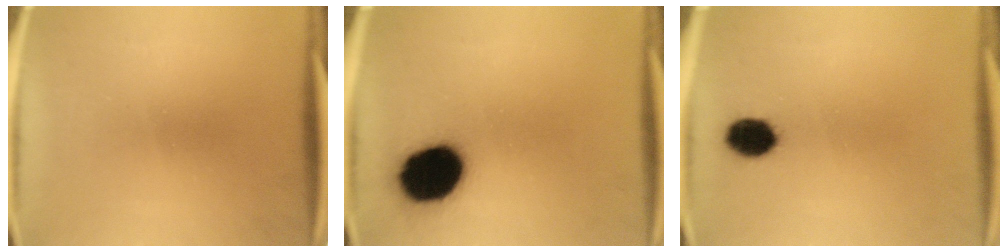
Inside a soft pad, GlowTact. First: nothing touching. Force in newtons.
{"total": 16.6}
{"total": 6.3}